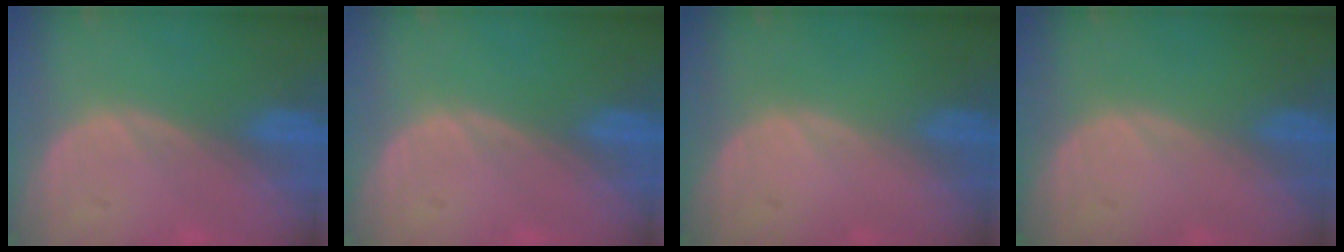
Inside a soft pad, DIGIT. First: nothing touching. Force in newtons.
{"total": 0.0}
{"total": 0.0}
{"total": 0.0}